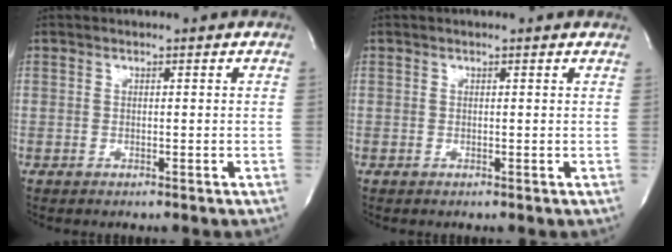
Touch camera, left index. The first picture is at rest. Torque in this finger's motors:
{"motor_torque": [0.05, -0.08, -0.02, -0.02]}